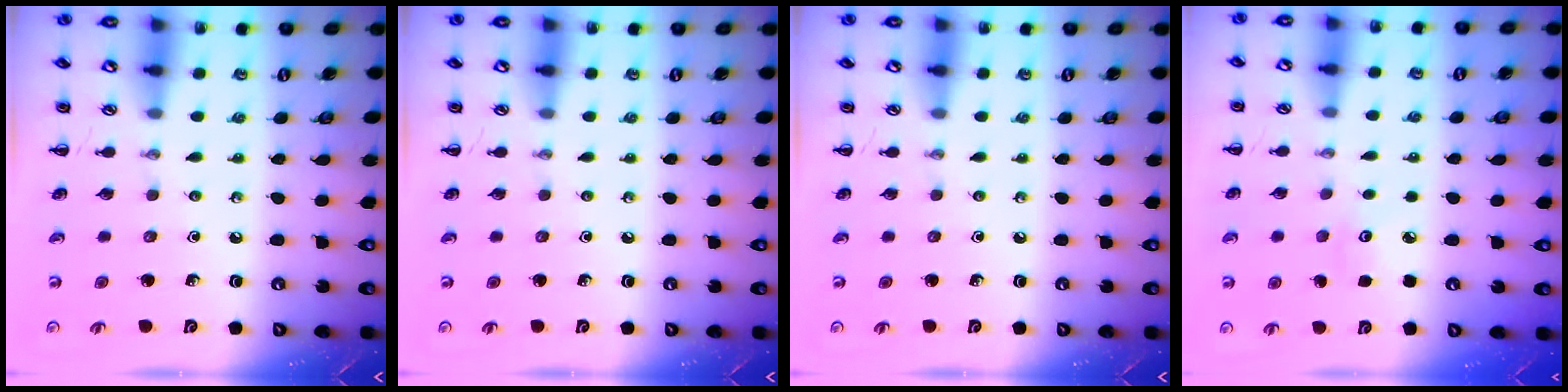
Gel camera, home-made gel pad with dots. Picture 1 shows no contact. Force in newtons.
{"total": 0.0}
{"total": 0.0}
{"total": 2.7, "press": 2.6, "slide": 0.7}